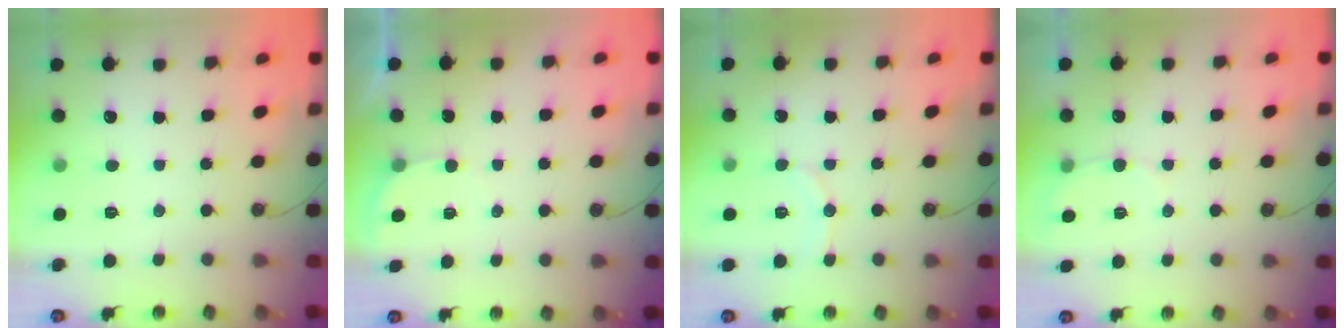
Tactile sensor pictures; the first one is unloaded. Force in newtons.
{"total": 1.4, "press": 1.4, "slide": 0.1}
{"total": 6.8, "press": 6.5, "slide": 2.0}
{"total": 4.9, "press": 4.8, "slide": 1.3}